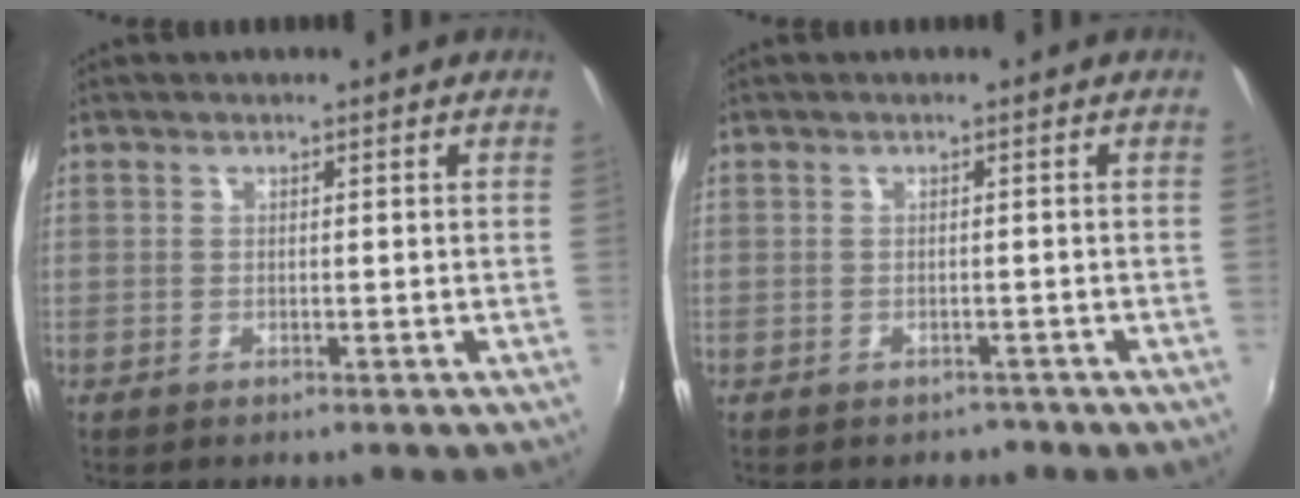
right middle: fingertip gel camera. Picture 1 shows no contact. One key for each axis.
{"total": 1.9, "fx": -1.4, "fy": 1.3, "fz": 0.1, "tx": -0.005, "ty": -0.003, "tz": -0.016}